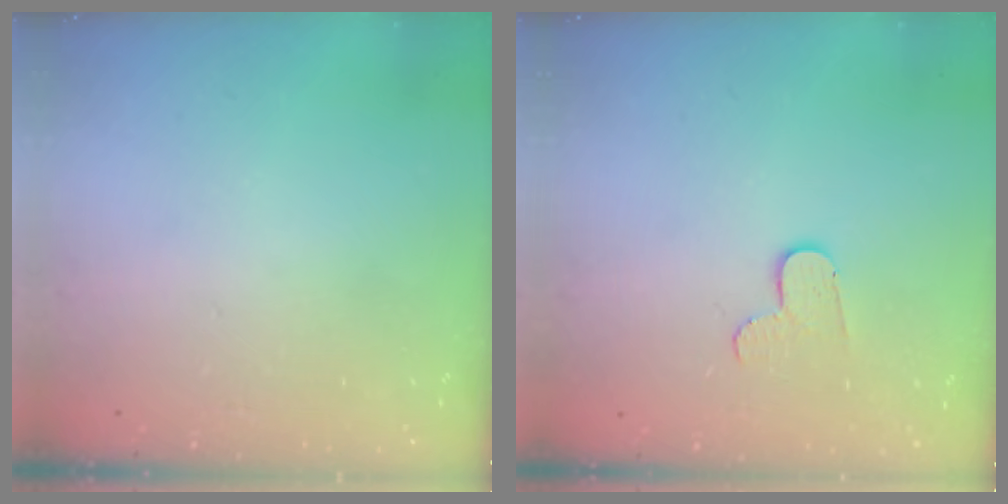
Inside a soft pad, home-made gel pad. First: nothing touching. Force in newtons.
{"total": 6.1, "press": 6.1, "slide": 0.5}